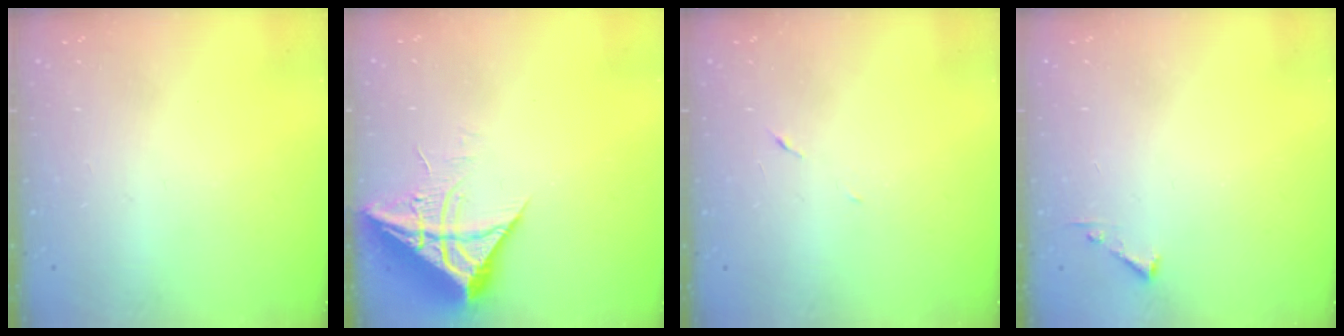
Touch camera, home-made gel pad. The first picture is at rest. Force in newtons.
{"total": 10.3, "press": 10.3, "slide": 1.1}
{"total": 5.0, "press": 4.8, "slide": 1.4}
{"total": 3.6, "press": 3.6, "slide": 0.4}